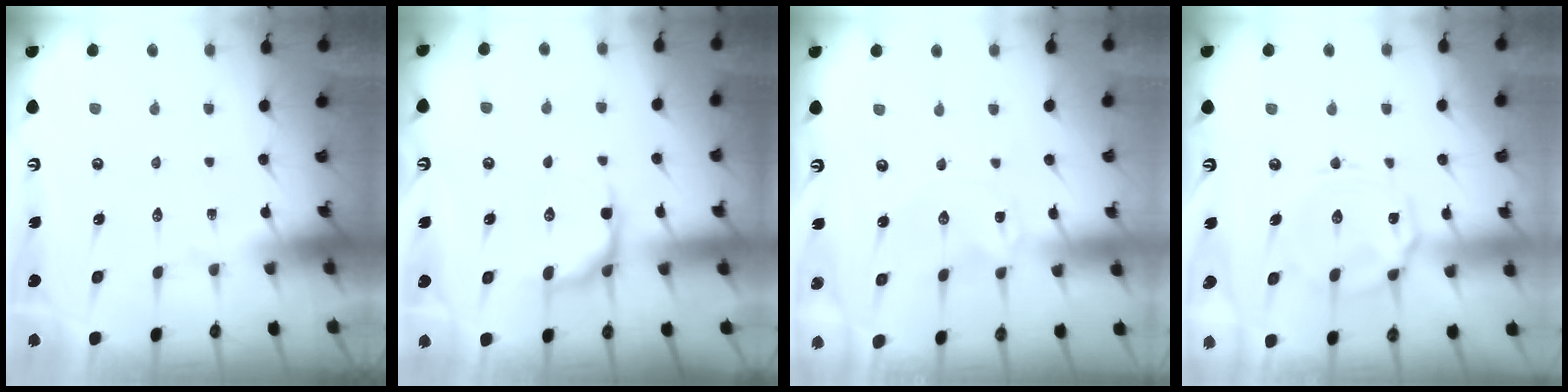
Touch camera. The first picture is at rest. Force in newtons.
{"total": 5.9, "press": 5.3, "slide": 2.5}
{"total": 0.0}
{"total": 7.1, "press": 7.1, "slide": 0.6}